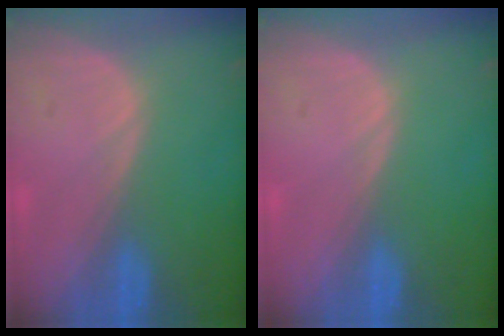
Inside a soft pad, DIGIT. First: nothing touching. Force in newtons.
{"total": 0.0}